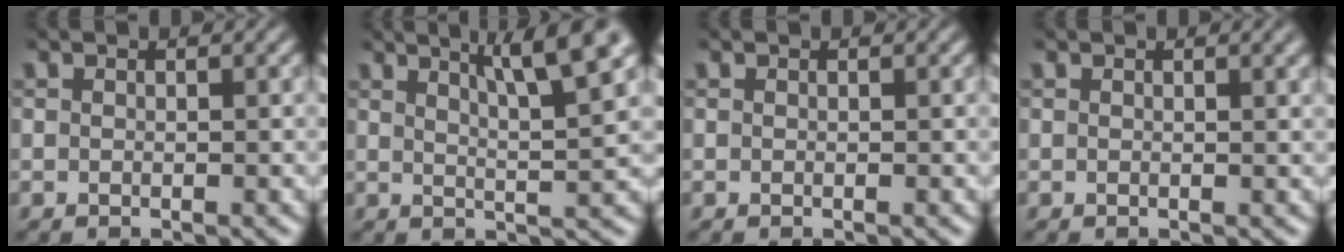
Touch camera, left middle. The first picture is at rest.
{"total": 6.8, "force": [3.9, 1.1, 5.5], "torque": [-0.063, 0.014, 0.057]}
{"total": 0.0}
{"total": 1.5, "force": [0.9, 0.5, 1.1], "torque": [-0.009, 0.004, 0.010]}